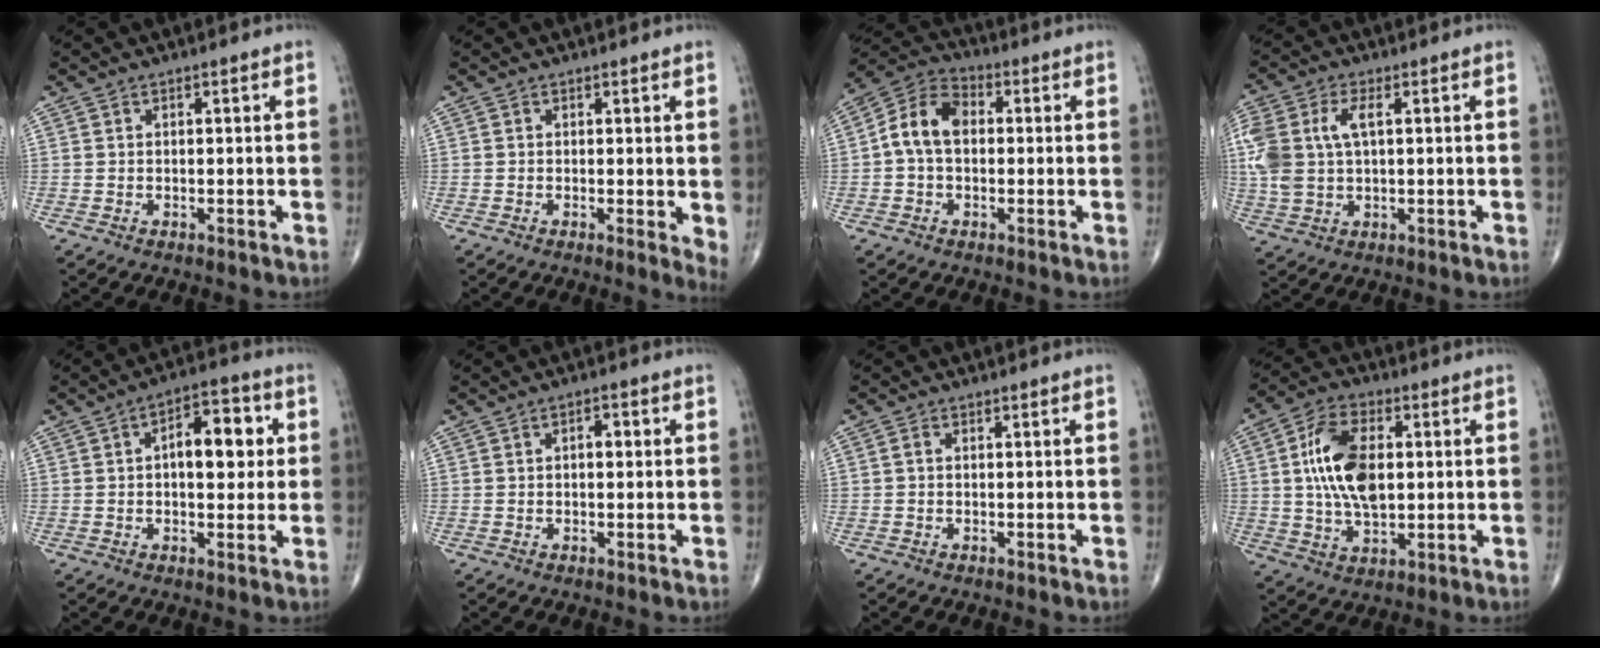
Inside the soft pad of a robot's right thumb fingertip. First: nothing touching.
{"total": 3.1, "force": [0.5, 0.9, 2.9], "torque": [-0.043, -0.011, 0.004]}
{"total": 9.0, "force": [0.4, 6.1, 6.6], "torque": [-0.115, 0.028, -0.004]}
{"total": 10.8, "force": [2.1, 6.0, 8.8], "torque": [-0.218, 0.013, 0.045]}
{"total": 11.0, "force": [1.6, 5.9, 9.2], "torque": [-0.100, 0.017, 0.018]}
{"total": 2.2, "force": [0.3, 1.2, 1.8], "torque": [-0.021, 0.005, 0.001]}
{"total": 0.7, "force": [0.0, 0.4, 0.5], "torque": [-0.009, 0.000, -0.003]}
{"total": 13.6, "force": [1.6, 7.5, 11.1], "torque": [-0.198, 0.005, 0.029]}